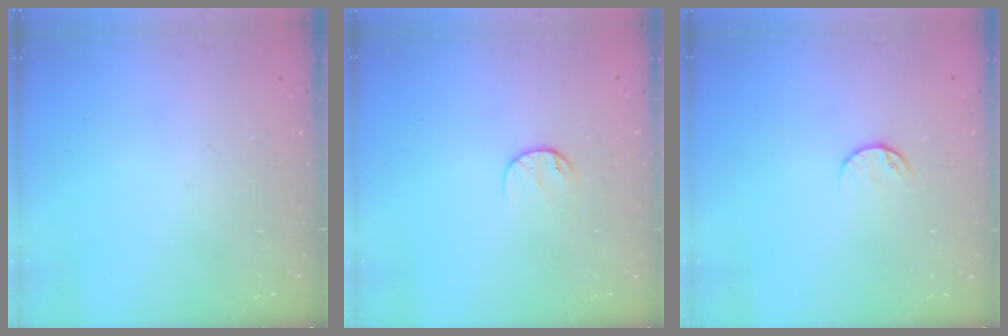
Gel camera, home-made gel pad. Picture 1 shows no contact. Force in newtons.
{"total": 6.8, "press": 6.8, "slide": 0.4}
{"total": 6.7, "press": 6.6, "slide": 0.7}